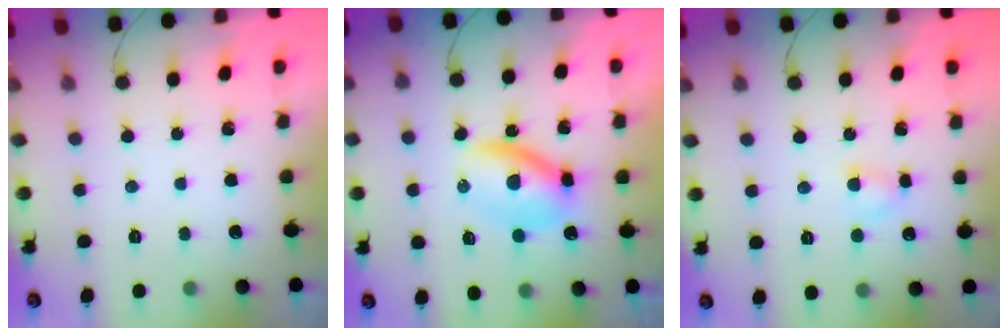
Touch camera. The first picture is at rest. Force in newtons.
{"total": 5.9, "press": 5.9, "slide": 0.5}
{"total": 2.8, "press": 2.6, "slide": 1.2}